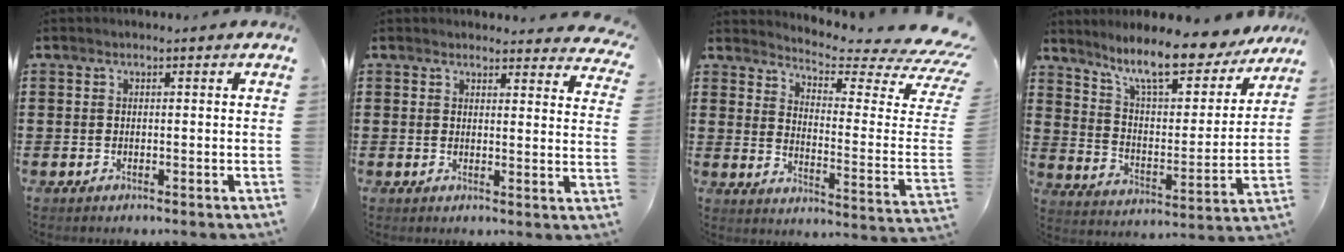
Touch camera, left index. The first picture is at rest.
{"total": 2.9, "force": [2.9, 0.3, 0.4], "torque": [-0.002, -0.017, 0.051]}
{"total": 4.5, "force": [3.9, -0.1, 2.2], "torque": [-0.051, -0.055, 0.059]}
{"total": 11.0, "force": [9.2, 1.2, 5.9], "torque": [-0.131, -0.052, 0.154]}